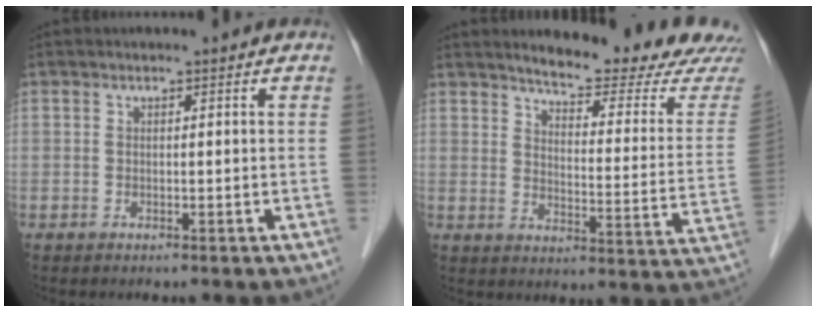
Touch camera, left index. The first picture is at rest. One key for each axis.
{"total": 17.2, "fx": 16.2, "fy": 0.6, "fz": 5.8, "tx": -0.078, "ty": -0.088, "tz": 0.189}